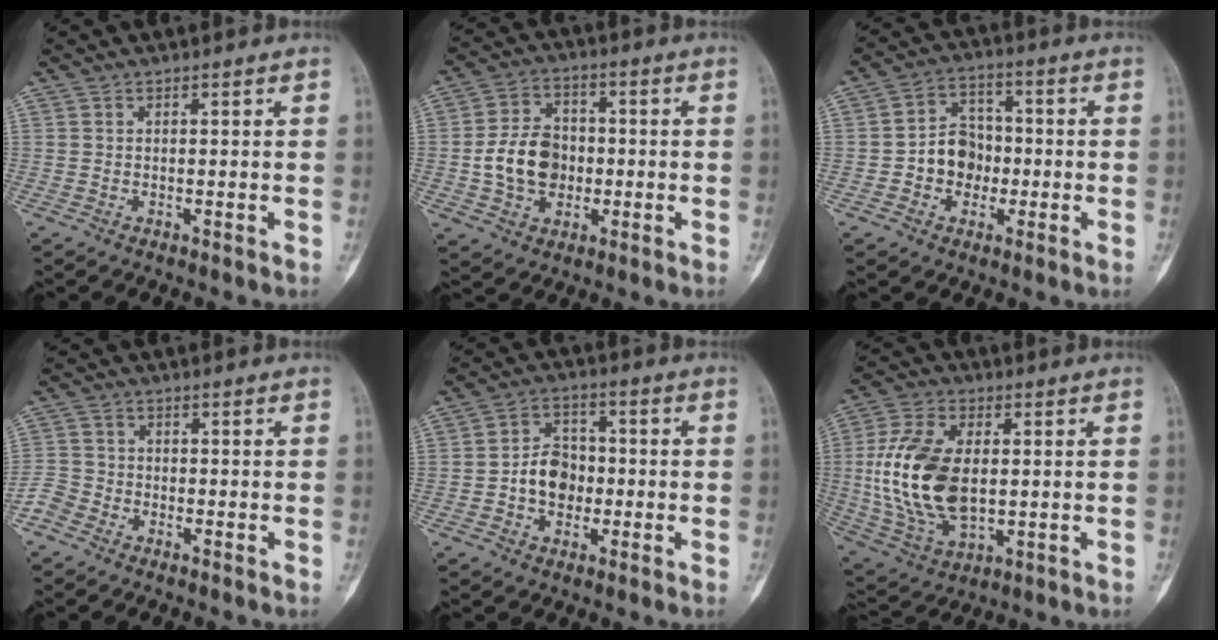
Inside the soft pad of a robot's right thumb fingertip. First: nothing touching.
{"total": 11.0, "force": [-1.3, 8.5, 6.8], "torque": [-0.101, 0.019, -0.025]}
{"total": 8.3, "force": [-1.6, 7.0, 4.2], "torque": [-0.032, 0.029, -0.036]}
{"total": 3.5, "force": [-2.7, 2.2, 0.6], "torque": [-0.006, 0.007, -0.067]}
{"total": 7.9, "force": [-1.4, 6.2, 4.6], "torque": [-0.048, 0.025, -0.033]}
{"total": 18.6, "force": [0.3, 10.9, 15.0], "torque": [-0.298, -0.006, 0.017]}